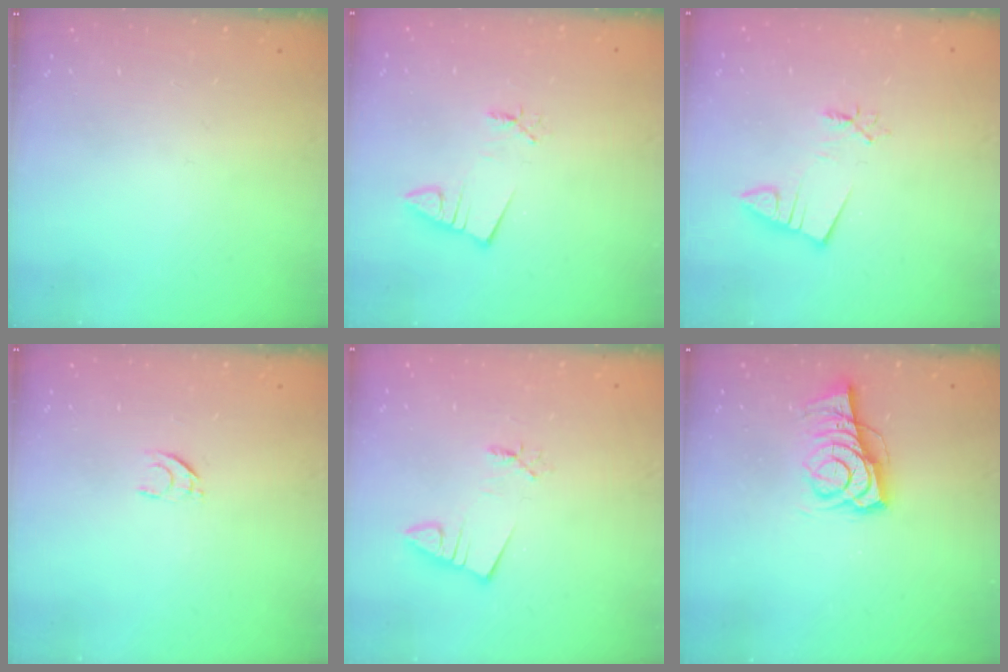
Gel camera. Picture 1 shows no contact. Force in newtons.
{"total": 2.3, "press": 2.2, "slide": 0.3}
{"total": 3.1, "press": 3.0, "slide": 0.4}
{"total": 4.9, "press": 4.8, "slide": 0.4}
{"total": 2.4, "press": 2.4, "slide": 0.3}
{"total": 6.9, "press": 6.8, "slide": 0.8}